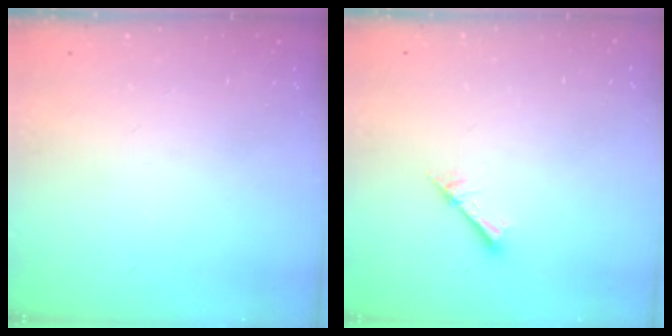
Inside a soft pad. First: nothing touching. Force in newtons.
{"total": 2.1, "press": 2.1, "slide": 0.2}